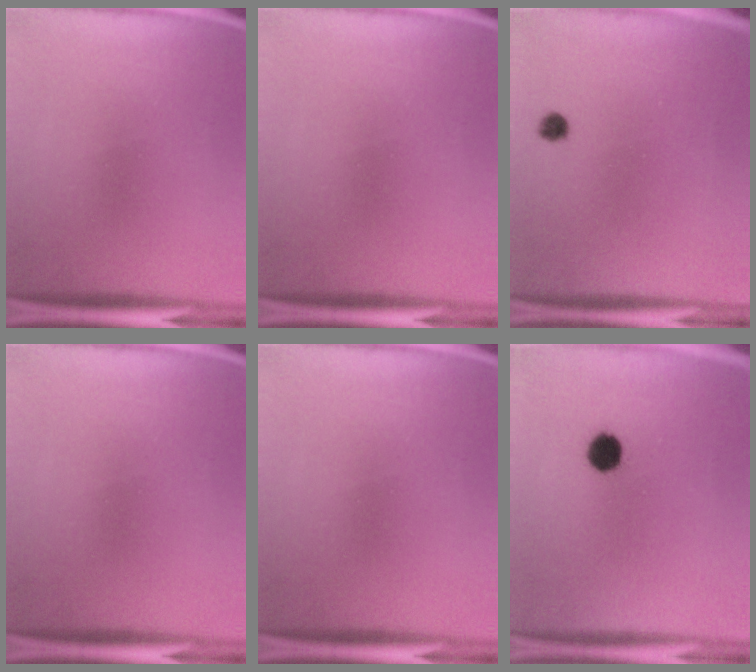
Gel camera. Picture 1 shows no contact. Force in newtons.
{"total": 0.0}
{"total": 1.7}
{"total": 0.0}
{"total": 0.0}
{"total": 4.9}